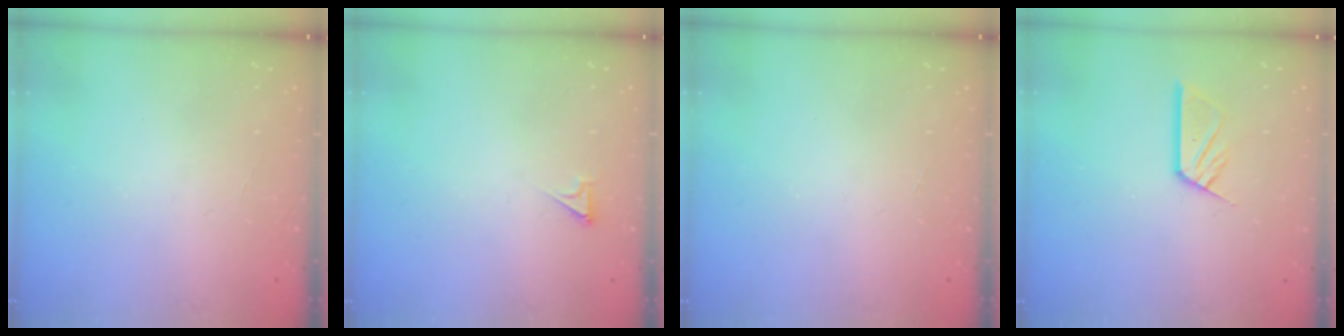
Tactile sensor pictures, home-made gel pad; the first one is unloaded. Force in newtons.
{"total": 2.2, "press": 2.2, "slide": 0.3}
{"total": 0.0}
{"total": 10.2, "press": 10.1, "slide": 1.0}